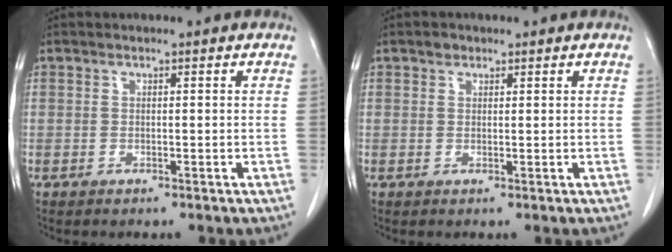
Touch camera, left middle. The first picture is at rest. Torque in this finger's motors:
{"motor_torque": [0.24, -0.20, -0.02, -0.01]}